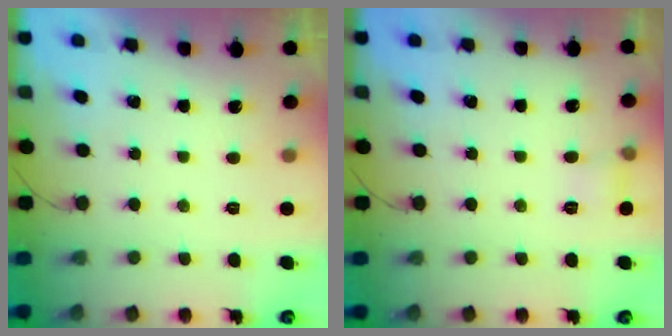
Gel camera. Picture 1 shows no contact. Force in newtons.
{"total": 5.4, "press": 5.1, "slide": 1.8}